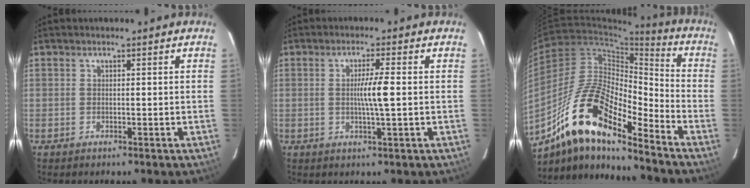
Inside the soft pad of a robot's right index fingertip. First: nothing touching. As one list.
[{"total": 4.4, "force": [0.0, -0.4, 4.3], "torque": [-0.079, -0.004, -0.001]}, {"total": 15.8, "force": [-10.9, 4.1, 10.6], "torque": [-0.198, 0.027, -0.192]}]